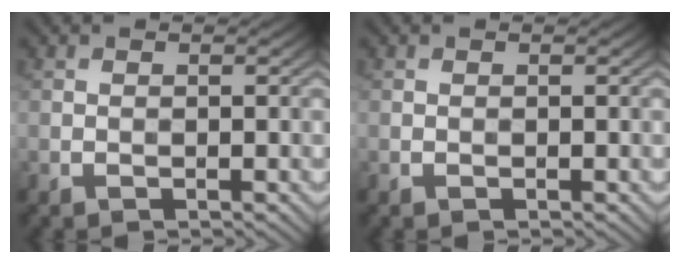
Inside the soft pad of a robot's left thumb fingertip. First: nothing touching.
{"total": 0.0}